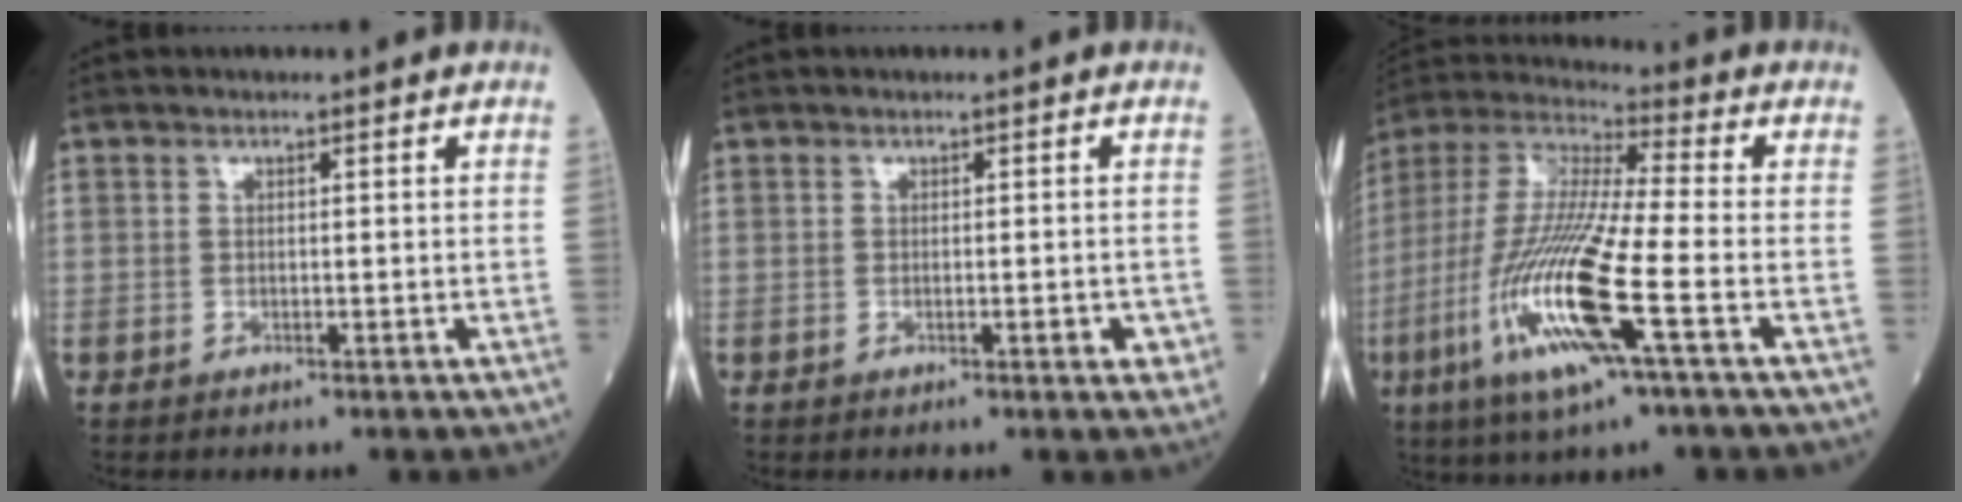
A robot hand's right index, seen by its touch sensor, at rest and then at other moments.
{"total": 1.6, "force": [-0.6, 0.5, 1.4], "torque": [-0.017, 0.000, -0.006]}
{"total": 18.6, "force": [-6.3, 1.4, 17.4], "torque": [-0.381, -0.025, -0.125]}